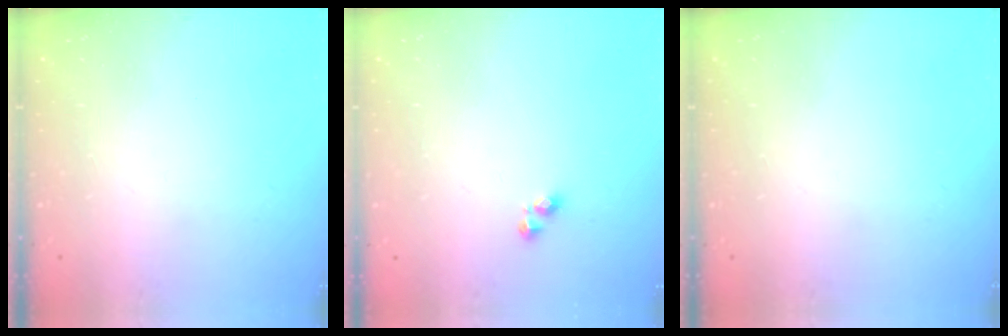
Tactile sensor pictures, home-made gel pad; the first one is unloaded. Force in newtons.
{"total": 2.7, "press": 2.7, "slide": 0.4}
{"total": 0.0}